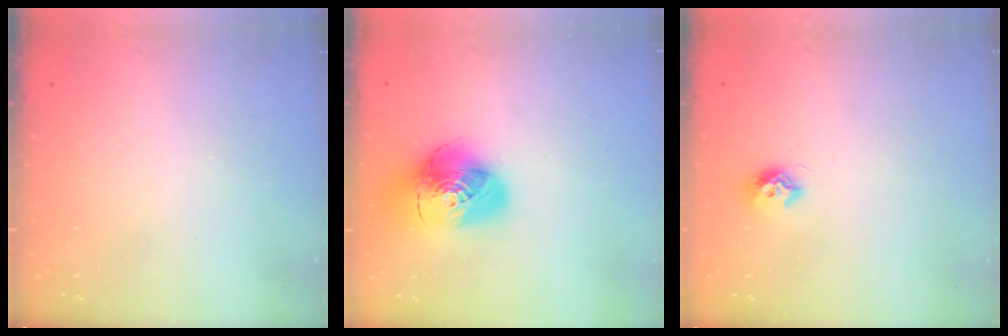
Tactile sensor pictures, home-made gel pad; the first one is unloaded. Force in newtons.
{"total": 15.3, "press": 15.2, "slide": 1.8}
{"total": 7.3, "press": 7.2, "slide": 0.3}